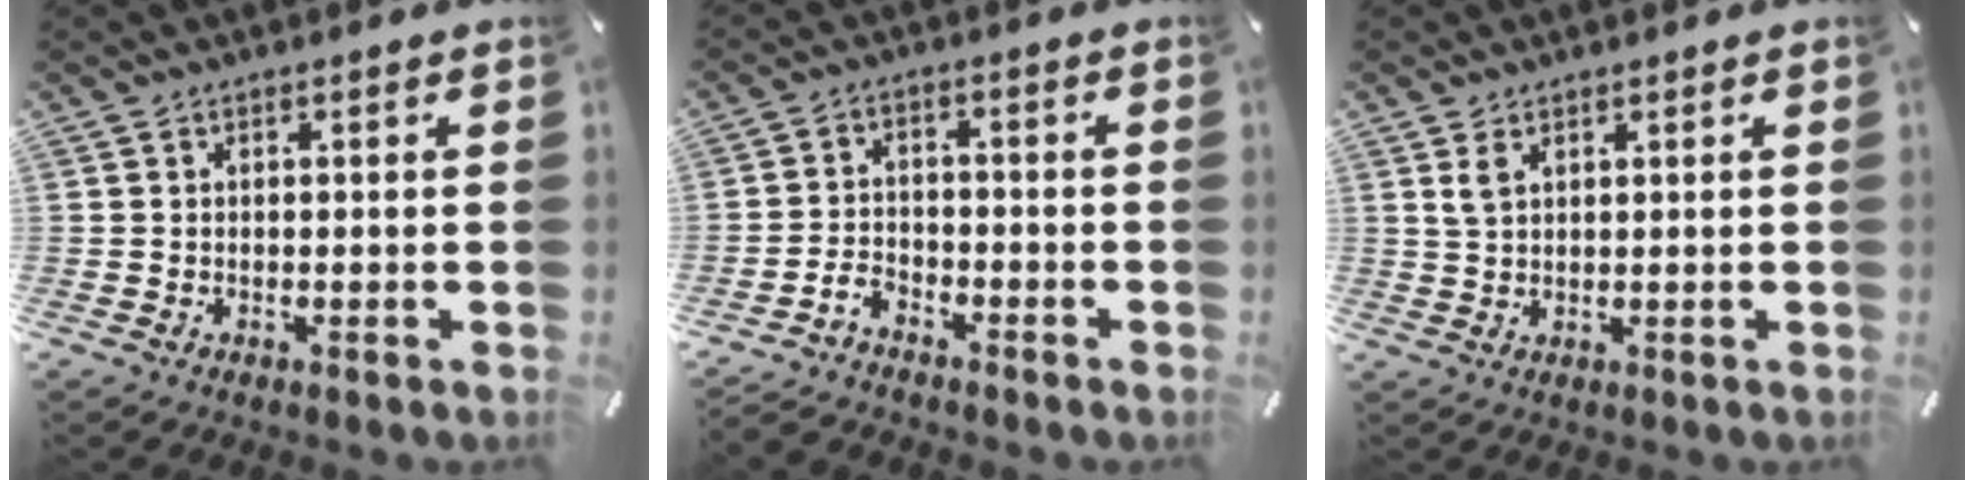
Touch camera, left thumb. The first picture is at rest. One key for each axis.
{"total": 4.4, "fx": -3.6, "fy": 2.0, "fz": 1.3, "tx": -0.036, "ty": 0.017, "tz": -0.072}
{"total": 2.4, "fx": 1.4, "fy": 1.1, "fz": 1.6, "tx": -0.036, "ty": 0.000, "tz": 0.026}